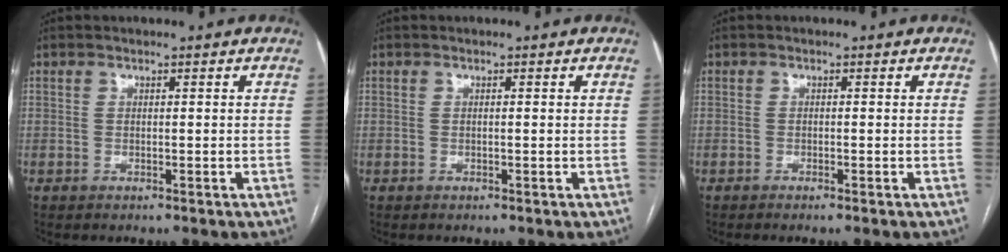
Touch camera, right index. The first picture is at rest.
{"total": 0.0}
{"total": 0.7, "force": [-0.5, -0.2, 0.5], "torque": [-0.011, -0.001, -0.009]}